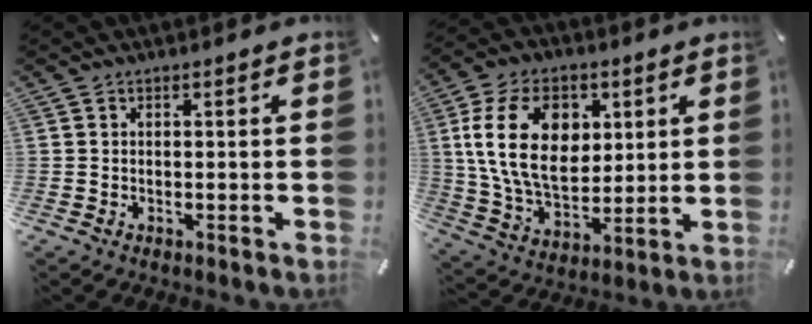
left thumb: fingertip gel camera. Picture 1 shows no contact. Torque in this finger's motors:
{"motor_torque": [0.84, 0.83, 2.32, -0.45, 0.74]}